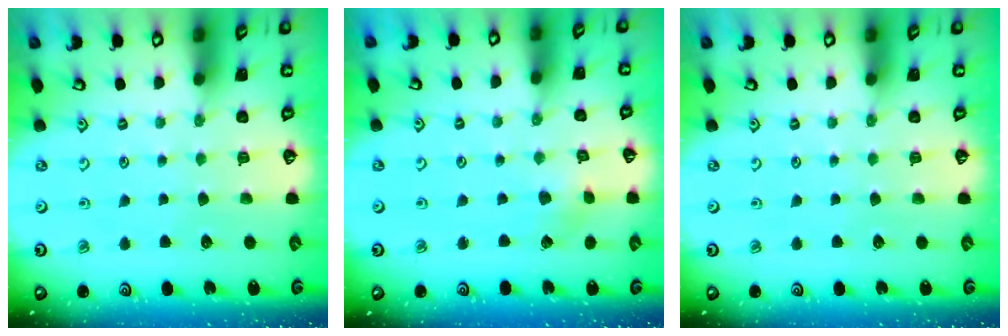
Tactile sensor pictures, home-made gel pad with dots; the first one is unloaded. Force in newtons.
{"total": 1.9, "press": 1.9, "slide": 0.2}
{"total": 0.0}